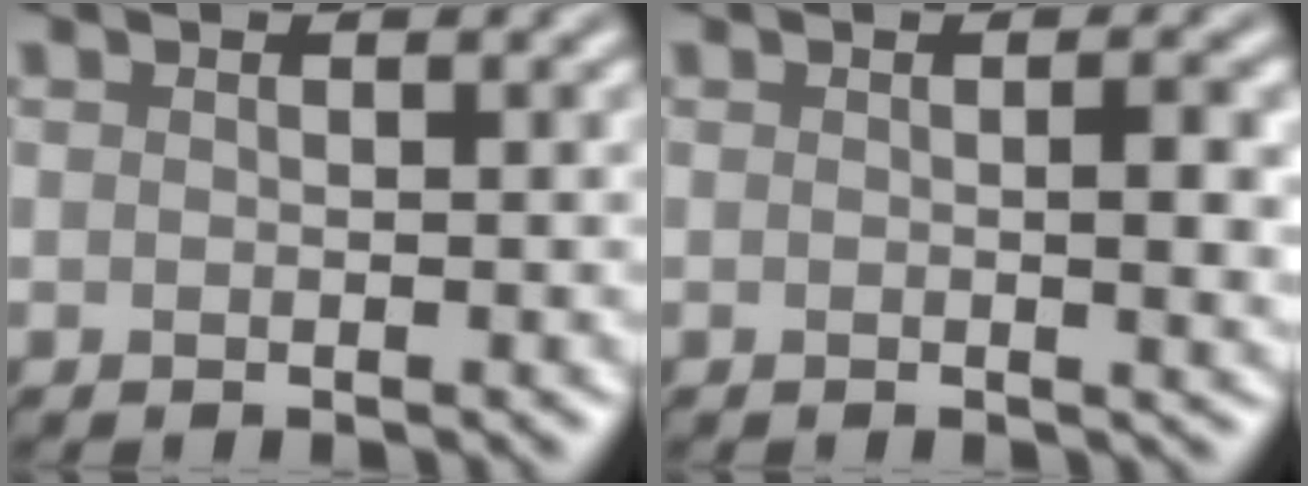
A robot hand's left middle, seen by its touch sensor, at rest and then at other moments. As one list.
[{"total": 2.7, "force": [0.1, 0.6, 2.6], "torque": [-0.034, -0.001, 0.000]}]